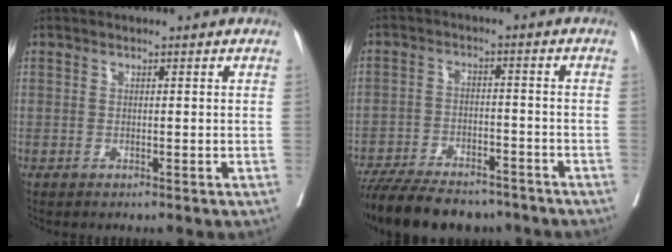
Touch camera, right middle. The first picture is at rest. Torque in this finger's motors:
{"motor_torque": [0.87, -1.27, 0.41, 0.10]}